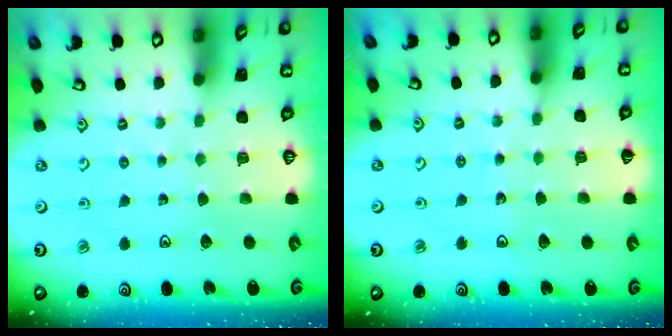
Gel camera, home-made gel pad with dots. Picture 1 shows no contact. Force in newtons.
{"total": 2.5, "press": 2.5, "slide": 0.2}